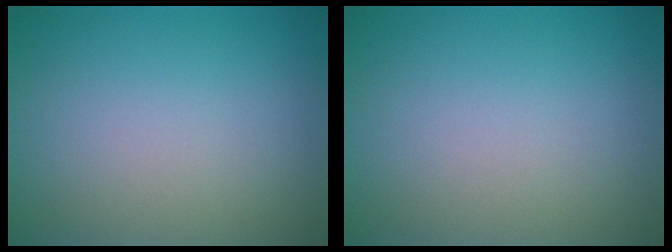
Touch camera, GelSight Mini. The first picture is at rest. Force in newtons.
{"total": 0.0}